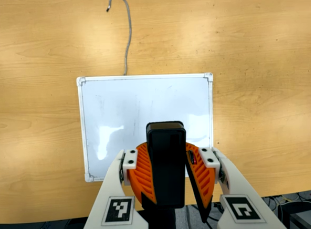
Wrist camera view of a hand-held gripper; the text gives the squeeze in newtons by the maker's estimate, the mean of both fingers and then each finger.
{"total": 11.3, "left": 11.5, "right": 11.2}